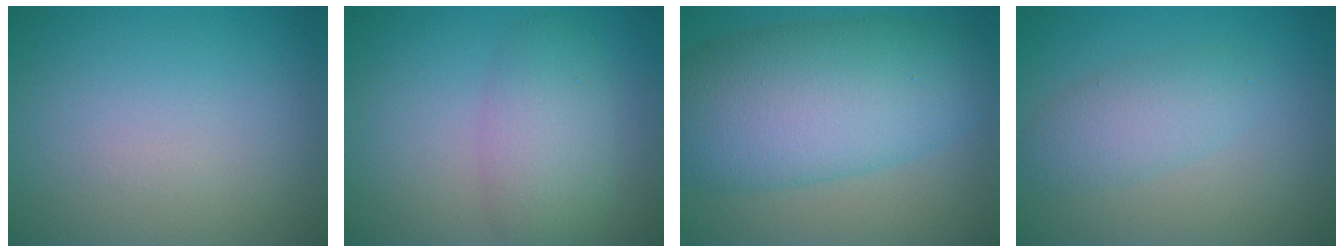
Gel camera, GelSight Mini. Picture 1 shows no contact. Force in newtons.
{"total": 4.3, "press": 4.3, "slide": 0.2}
{"total": 11.4, "press": 11.4, "slide": 0.2}
{"total": 2.9, "press": 2.9, "slide": 0.1}